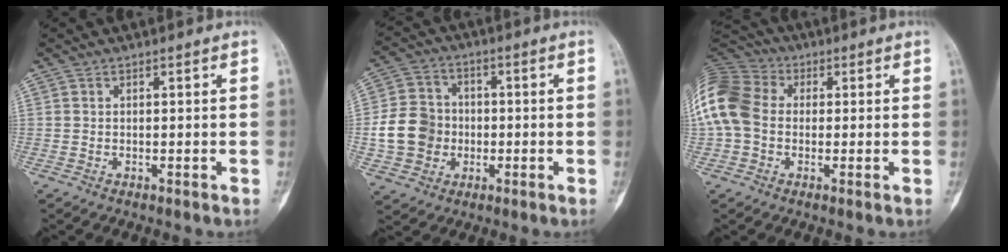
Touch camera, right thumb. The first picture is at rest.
{"total": 10.5, "force": [-1.6, 9.4, 4.5], "torque": [-0.064, 0.018, -0.032]}
{"total": 15.7, "force": [0.7, 12.3, 9.7], "torque": [-0.228, 0.038, 0.006]}